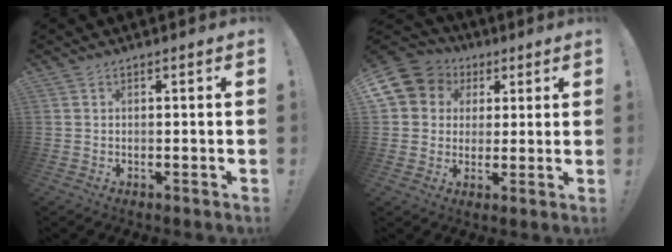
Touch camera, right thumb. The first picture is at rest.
{"total": 10.2, "force": [3.2, 9.1, 3.4], "torque": [-0.062, -0.011, 0.066]}